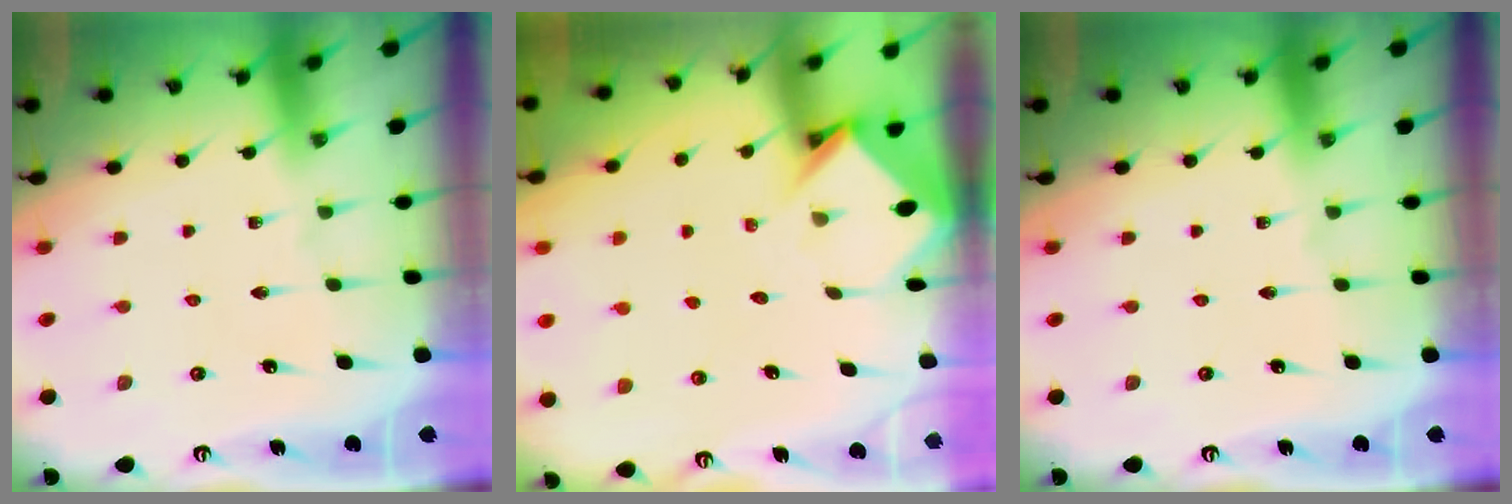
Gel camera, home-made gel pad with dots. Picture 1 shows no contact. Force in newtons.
{"total": 3.6, "press": 3.6, "slide": 0.2}
{"total": 0.0}